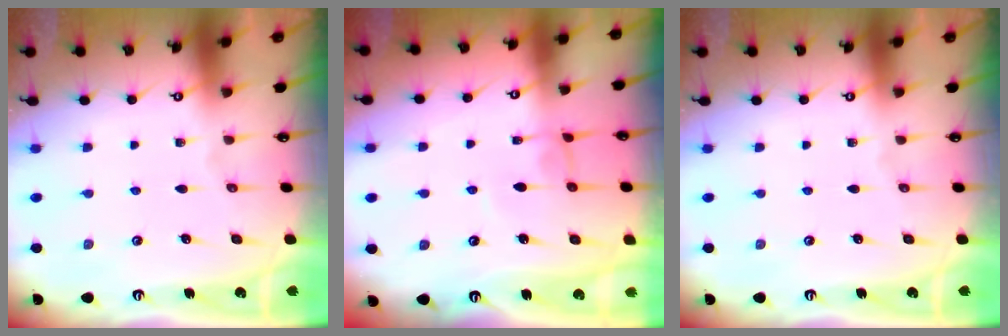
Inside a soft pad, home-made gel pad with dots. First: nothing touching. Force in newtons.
{"total": 1.9, "press": 1.9, "slide": 0.2}
{"total": 0.0}